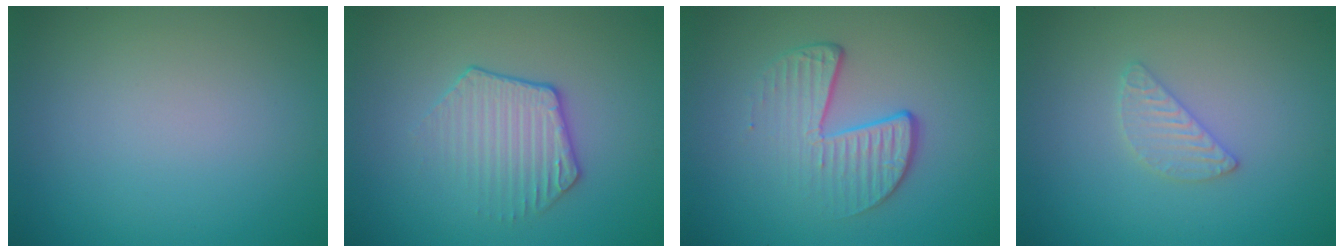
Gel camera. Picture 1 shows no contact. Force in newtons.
{"total": 2.7, "press": 2.2, "slide": 1.6}
{"total": 4.2, "press": 2.6, "slide": 3.3}
{"total": 1.9, "press": 1.8, "slide": 0.2}